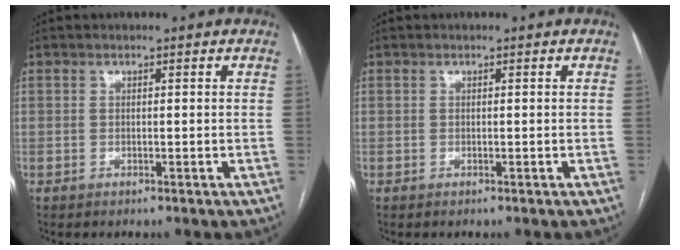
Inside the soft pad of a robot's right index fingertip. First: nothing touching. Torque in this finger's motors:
{"motor_torque": [0.00, 0.00, 0.00, 0.01]}